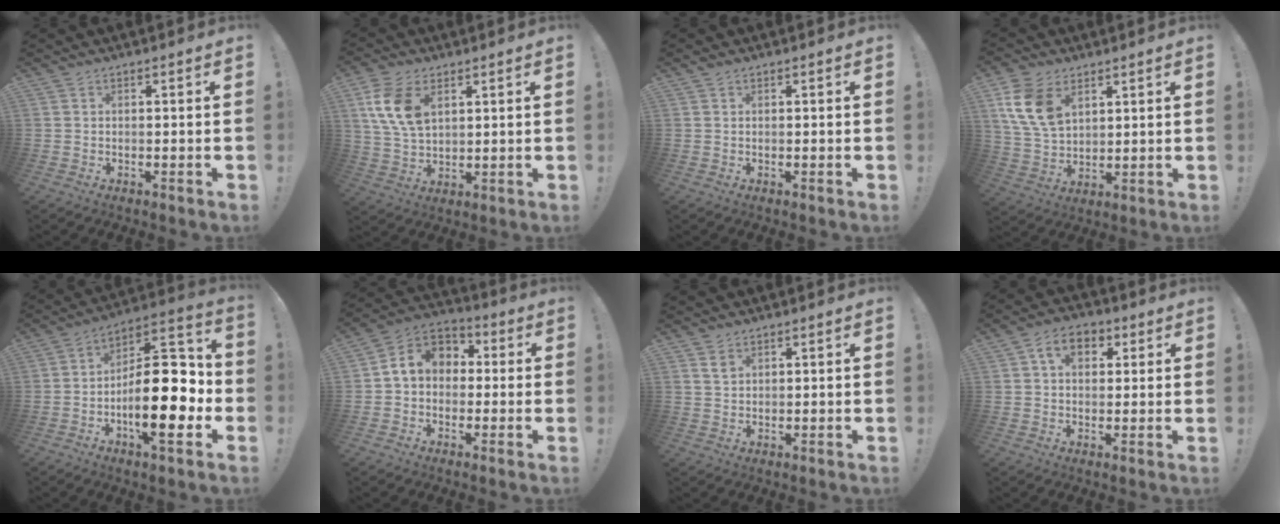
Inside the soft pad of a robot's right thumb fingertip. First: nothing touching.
{"total": 12.2, "force": [5.0, 7.6, 8.1], "torque": [-0.160, -0.009, 0.093]}
{"total": 0.6, "force": [0.5, 0.4, 0.2], "torque": [-0.001, -0.001, 0.008]}
{"total": 13.3, "force": [6.1, 8.8, 7.8], "torque": [-0.156, -0.014, 0.122]}
{"total": 22.2, "force": [-5.3, 8.9, 19.7], "torque": [-0.323, 0.023, -0.077]}
{"total": 8.2, "force": [0.4, 6.8, 4.6], "torque": [-0.073, 0.019, 0.016]}
{"total": 2.3, "force": [1.5, 1.4, 1.0], "torque": [-0.012, -0.006, 0.027]}
{"total": 8.0, "force": [2.7, 5.5, 5.2], "torque": [-0.069, 0.005, 0.045]}